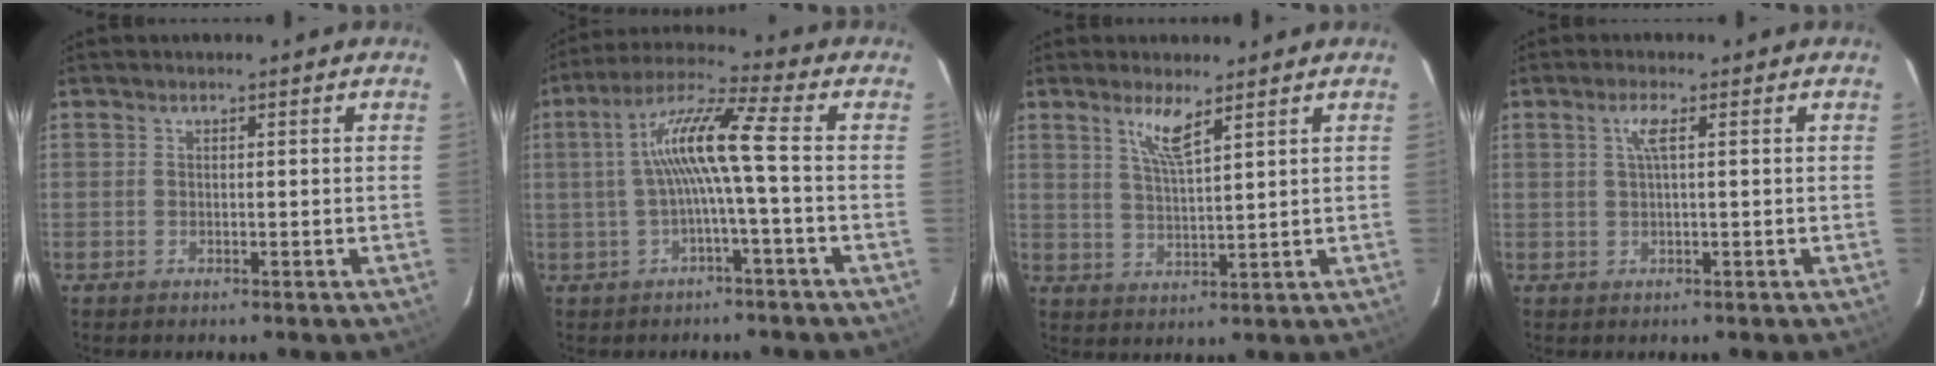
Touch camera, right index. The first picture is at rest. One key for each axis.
{"total": 9.7, "fx": -0.8, "fy": -0.3, "fz": 9.6, "tx": -0.195, "ty": 0.018, "tz": -0.012}
{"total": 5.2, "fx": 3.3, "fy": 0.7, "fz": 3.9, "tx": -0.077, "ty": -0.003, "tz": 0.067}
{"total": 2.4, "fx": 0.7, "fy": 0.0, "fz": 2.3, "tx": -0.046, "ty": 0.003, "tz": 0.012}